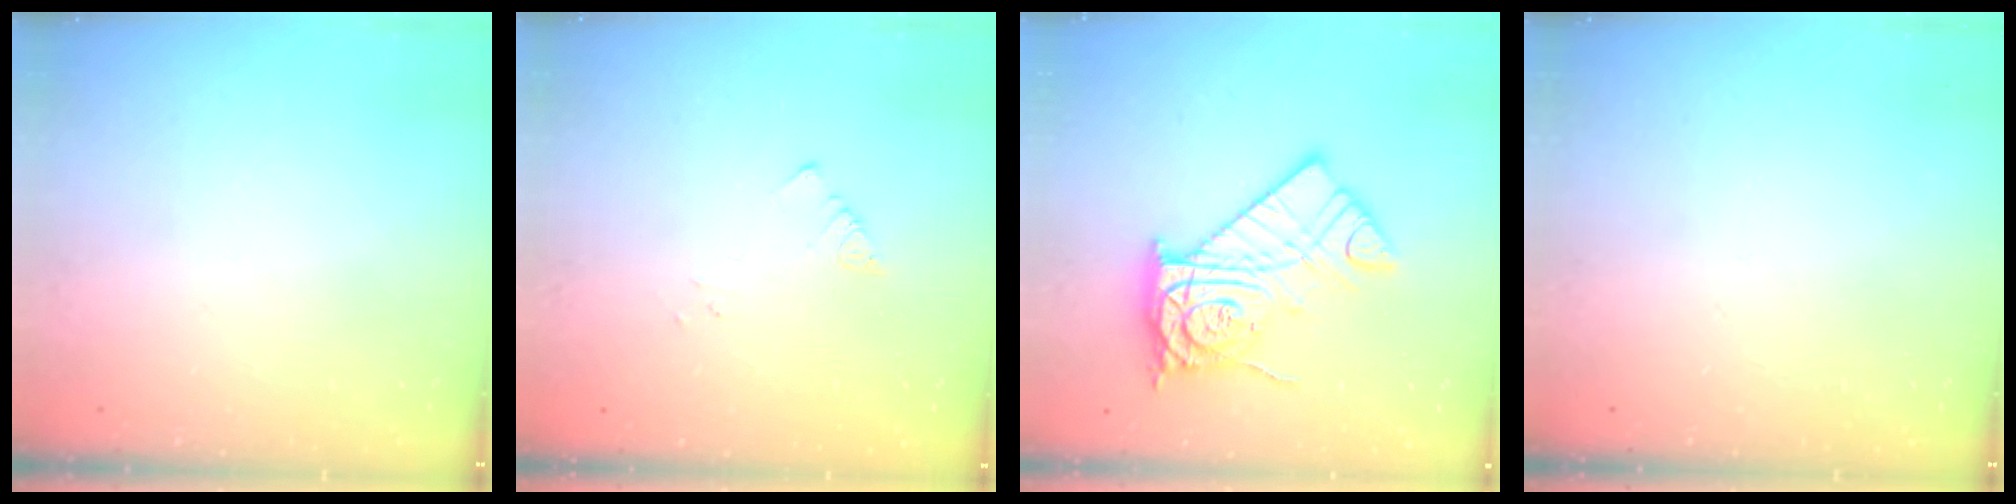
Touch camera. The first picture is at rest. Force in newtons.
{"total": 1.8, "press": 1.8, "slide": 0.2}
{"total": 16.8, "press": 16.8, "slide": 0.6}
{"total": 0.0}